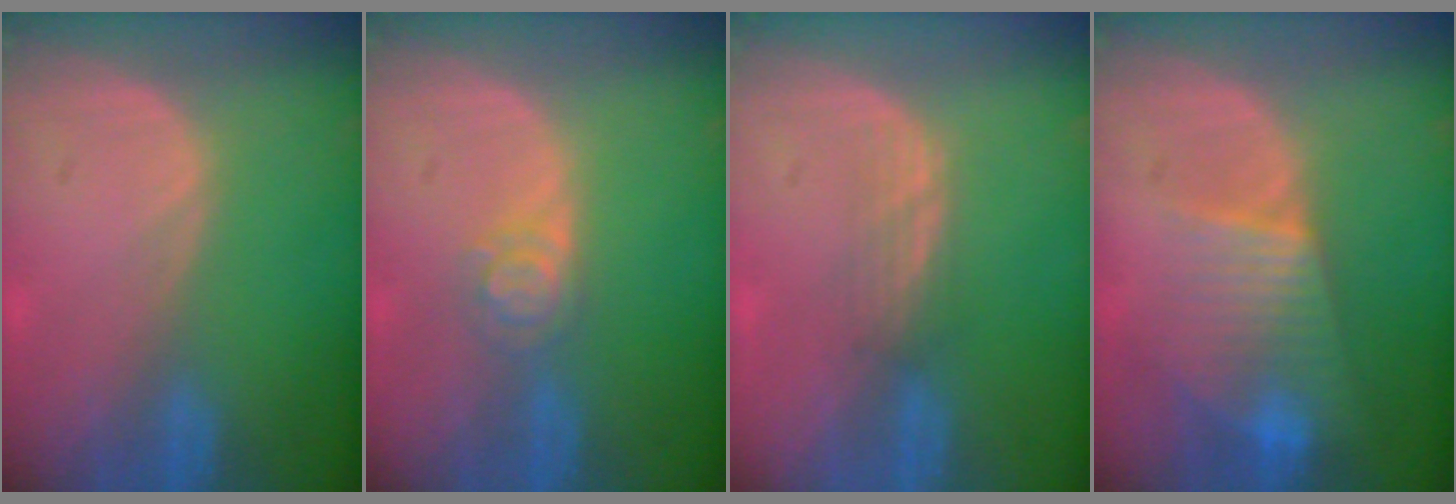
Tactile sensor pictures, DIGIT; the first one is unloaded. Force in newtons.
{"total": 3.2, "press": 3.1, "slide": 0.4}
{"total": 2.1, "press": 2.1, "slide": 0.2}
{"total": 7.5, "press": 7.0, "slide": 2.8}